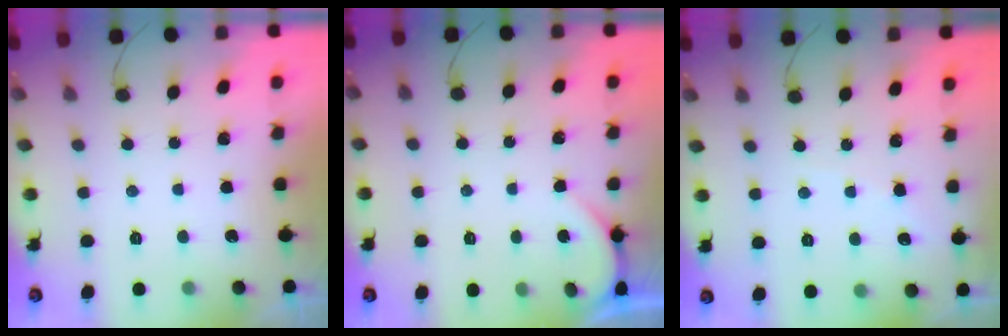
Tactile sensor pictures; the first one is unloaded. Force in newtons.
{"total": 1.6, "press": 1.6, "slide": 0.1}
{"total": 2.7, "press": 2.6, "slide": 0.4}